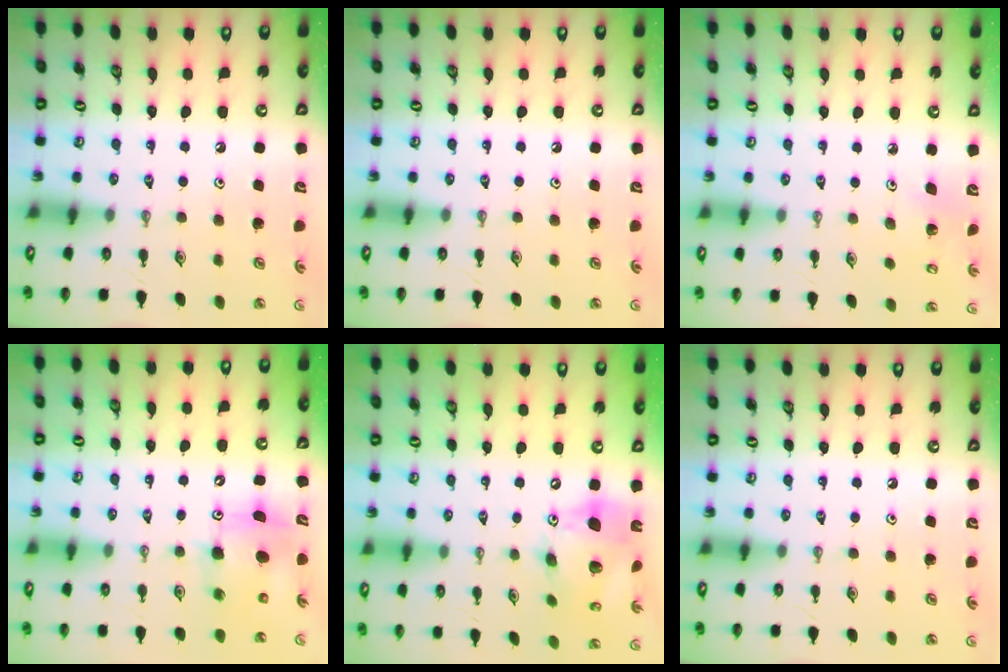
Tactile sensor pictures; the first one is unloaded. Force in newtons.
{"total": 0.0}
{"total": 3.0, "press": 3.0, "slide": 0.1}
{"total": 7.9, "press": 7.6, "slide": 2.2}
{"total": 18.1, "press": 17.8, "slide": 3.6}
{"total": 0.0}